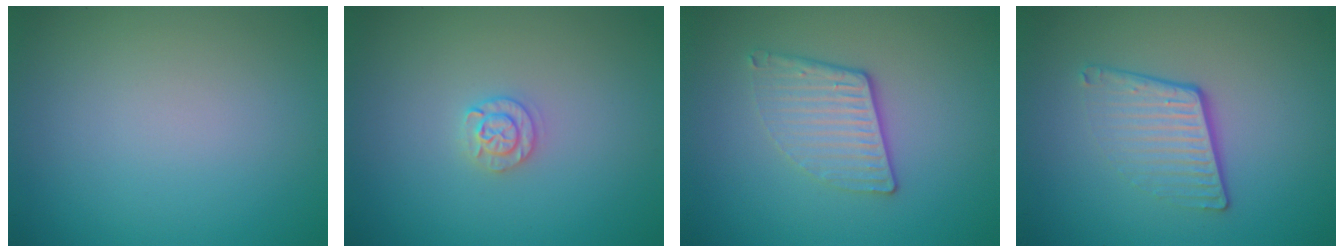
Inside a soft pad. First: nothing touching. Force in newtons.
{"total": 1.7, "press": 1.7, "slide": 0.3}
{"total": 3.1, "press": 2.6, "slide": 1.6}
{"total": 4.0, "press": 2.6, "slide": 3.1}